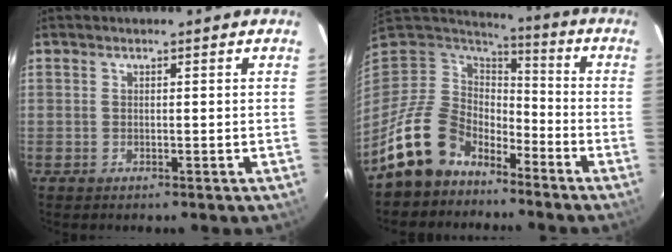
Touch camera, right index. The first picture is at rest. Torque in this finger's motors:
{"motor_torque": [1.13, -1.01, 0.19, -0.21]}